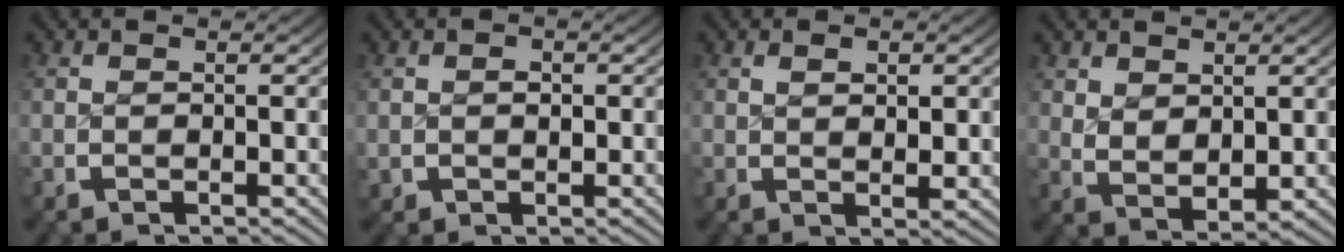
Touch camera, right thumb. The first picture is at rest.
{"total": 1.5, "force": [0.1, 1.4, 0.6], "torque": [-0.019, -0.007, 0.011]}
{"total": 1.6, "force": [0.8, 0.7, 1.2], "torque": [-0.013, -0.004, 0.019]}
{"total": 2.8, "force": [1.3, 1.7, 1.9], "torque": [-0.040, -0.017, 0.039]}